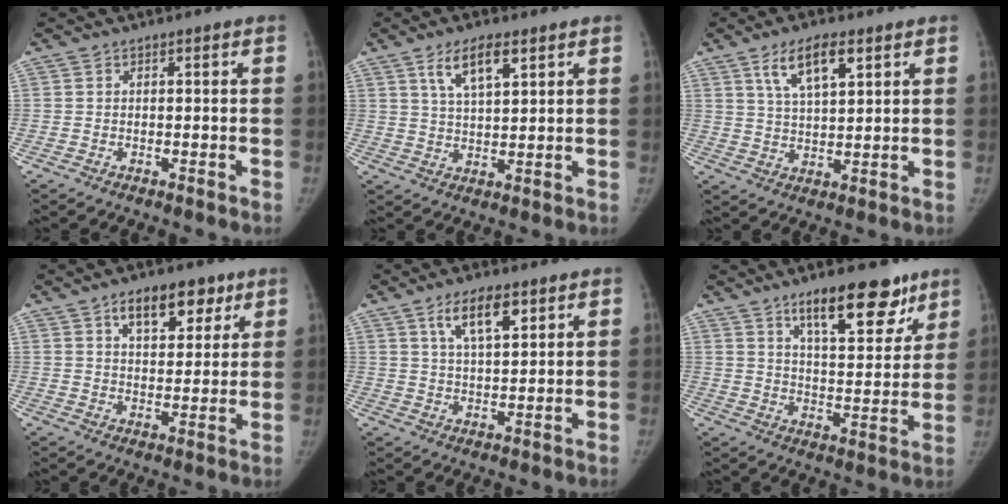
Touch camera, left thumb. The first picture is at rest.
{"total": 7.0, "force": [3.9, 2.6, 5.3], "torque": [-0.086, -0.016, 0.073]}
{"total": 8.5, "force": [4.4, 3.2, 6.5], "torque": [-0.105, -0.015, 0.084]}
{"total": 10.1, "force": [5.6, 5.4, 6.4], "torque": [-0.063, -0.021, 0.086]}
{"total": 7.8, "force": [4.1, 3.0, 5.9], "torque": [-0.091, -0.016, 0.075]}
{"total": 15.5, "force": [10.0, 5.8, 10.3], "torque": [-0.103, -0.052, 0.154]}